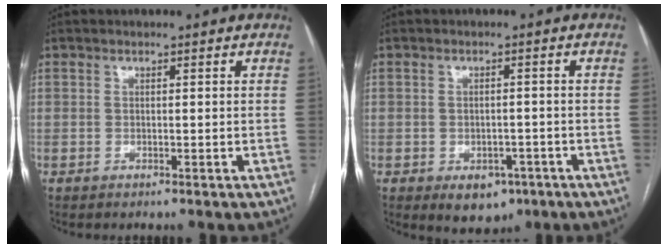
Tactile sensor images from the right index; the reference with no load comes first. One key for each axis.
{"total": 5.0, "fx": -2.4, "fy": 3.4, "fz": 2.7, "tx": -0.028, "ty": 0.003, "tz": -0.021}